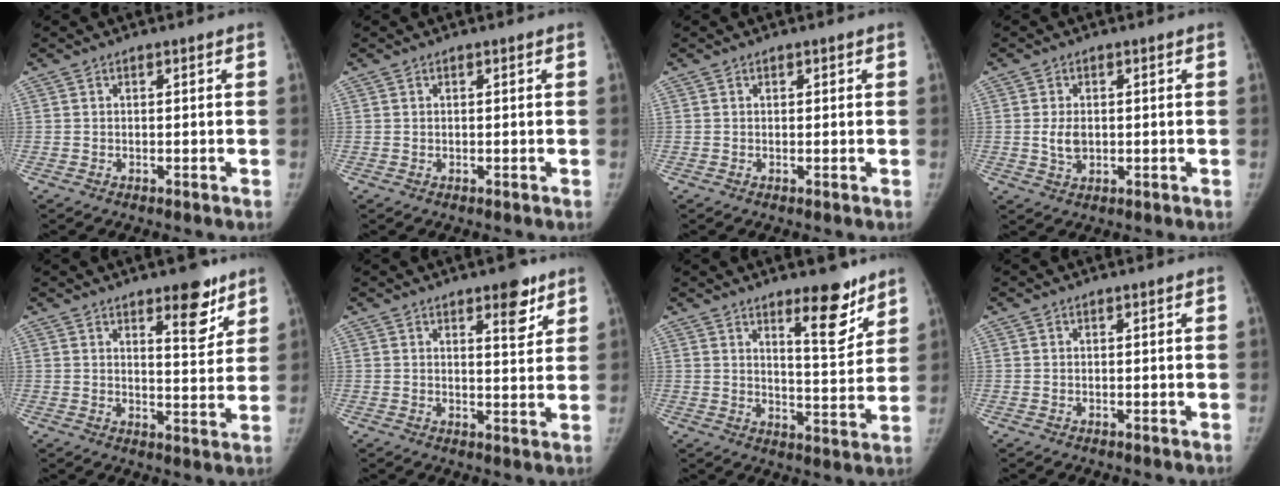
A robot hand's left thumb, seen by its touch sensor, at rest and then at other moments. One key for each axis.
{"total": 0.0}
{"total": 0.5, "fx": 0.3, "fy": 0.4, "fz": 0.2, "tx": 0.003, "ty": -0.001, "tz": 0.004}
{"total": 3.7, "fx": 0.1, "fy": 2.5, "fz": 2.8, "tx": -0.047, "ty": -0.004, "tz": 0.008}
{"total": 8.6, "fx": 5.6, "fy": 3.0, "fz": 5.8, "tx": -0.052, "ty": -0.038, "tz": 0.079}
{"total": 6.1, "fx": 3.8, "fy": 2.2, "fz": 4.2, "tx": -0.036, "ty": -0.023, "tz": 0.050}
{"total": 10.2, "fx": 7.0, "fy": 3.0, "fz": 6.9, "tx": -0.074, "ty": -0.056, "tz": 0.107}
{"total": 0.0}